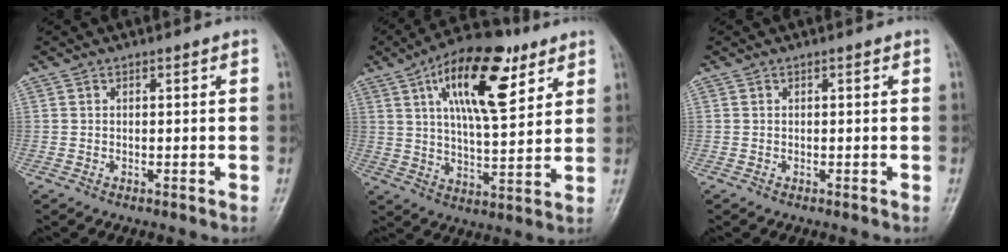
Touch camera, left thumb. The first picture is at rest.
{"total": 18.3, "force": [8.5, 7.4, 14.4], "torque": [-0.205, -0.024, 0.137]}
{"total": 0.0}